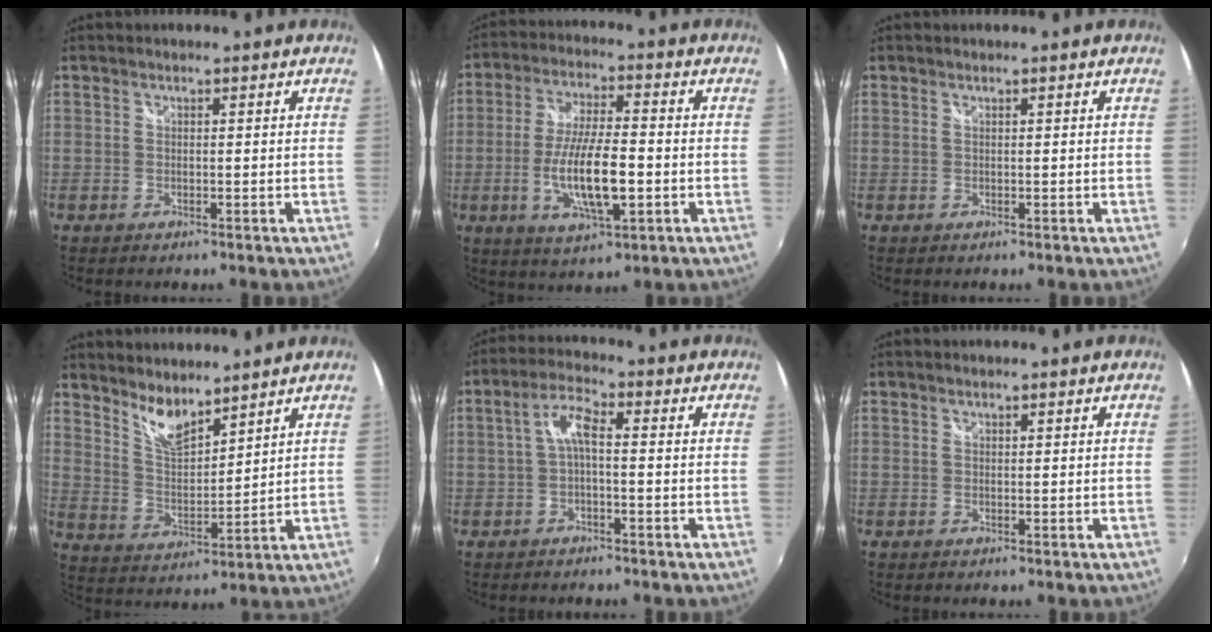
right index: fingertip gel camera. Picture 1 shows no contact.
{"total": 12.4, "force": [-2.9, 3.2, 11.6], "torque": [-0.226, -0.010, -0.050]}
{"total": 0.0}
{"total": 7.6, "force": [6.3, 2.0, 3.7], "torque": [-0.066, -0.006, 0.124]}
{"total": 4.5, "force": [-0.7, 1.2, 4.2], "torque": [-0.089, 0.013, -0.014]}
{"total": 0.0}